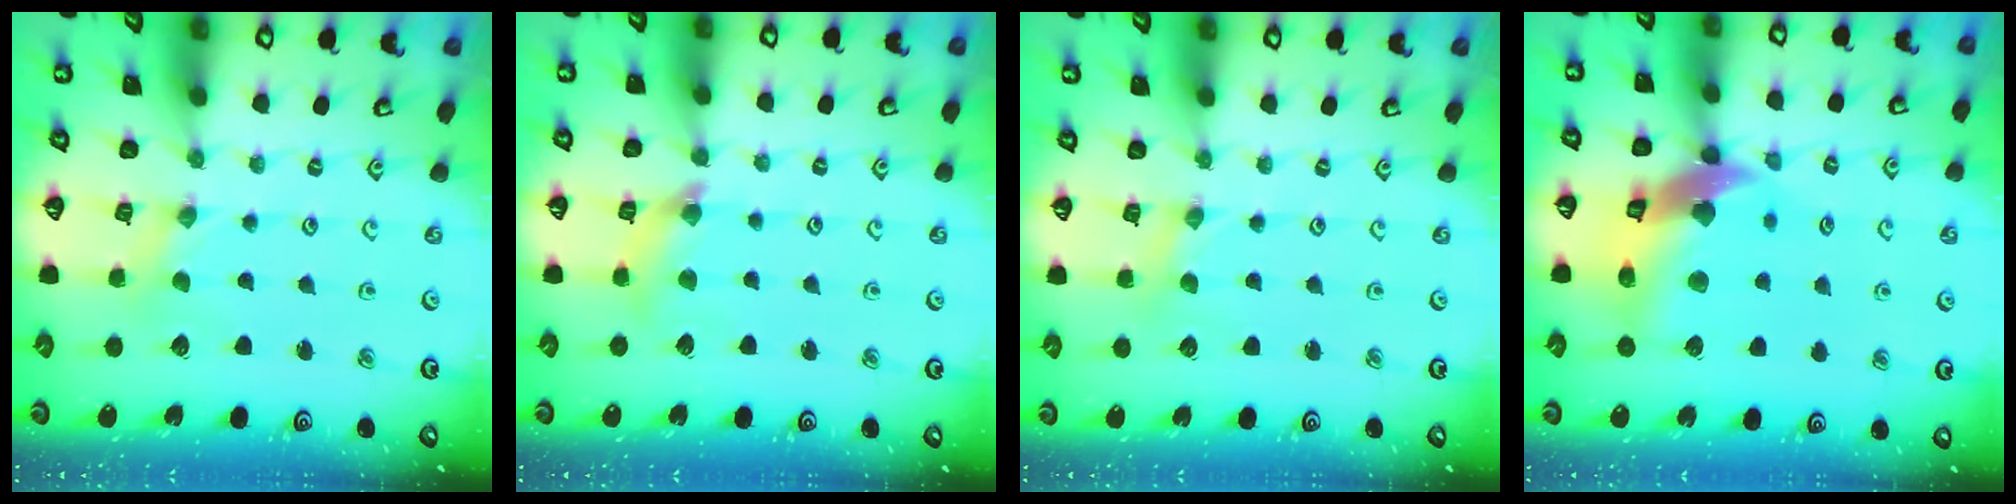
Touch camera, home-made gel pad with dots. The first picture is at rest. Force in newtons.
{"total": 7.5, "press": 7.5, "slide": 0.7}
{"total": 0.8, "press": 0.8, "slide": 0.2}
{"total": 15.3, "press": 15.1, "slide": 2.1}